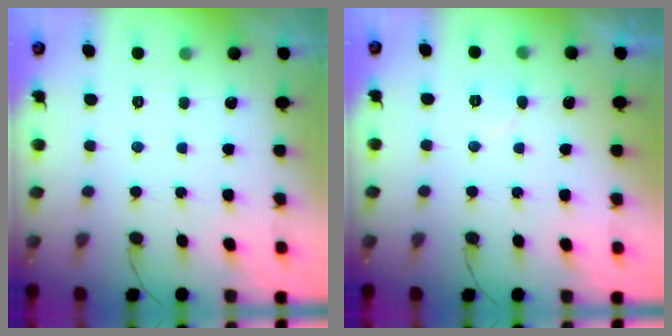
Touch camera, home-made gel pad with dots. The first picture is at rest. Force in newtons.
{"total": 3.4, "press": 3.4, "slide": 0.2}